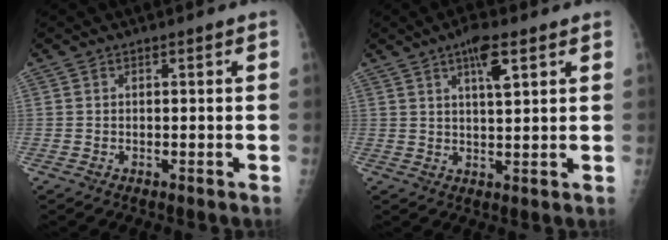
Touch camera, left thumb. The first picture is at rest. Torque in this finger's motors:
{"motor_torque": [0.17, 0.07, 0.16, 0.04, 0.06]}